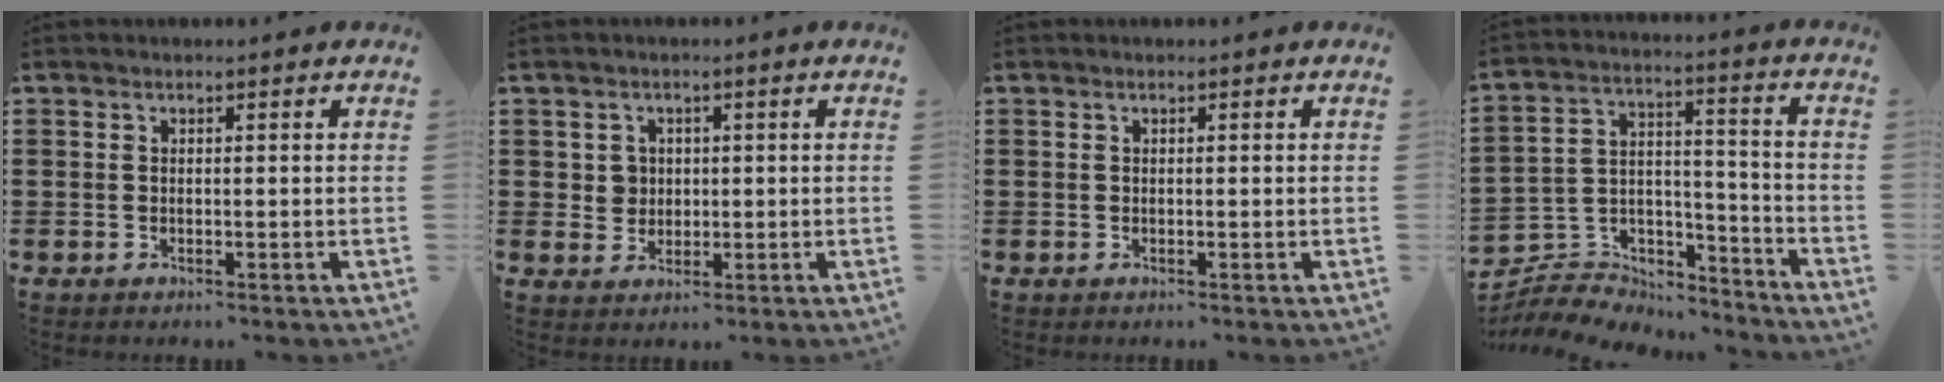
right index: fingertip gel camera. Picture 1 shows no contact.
{"total": 2.6, "force": [0.6, 2.4, 0.7], "torque": [-0.025, 0.011, 0.009]}
{"total": 0.0}
{"total": 6.3, "force": [-5.8, 2.4, 0.8], "torque": [-0.026, 0.007, -0.118]}